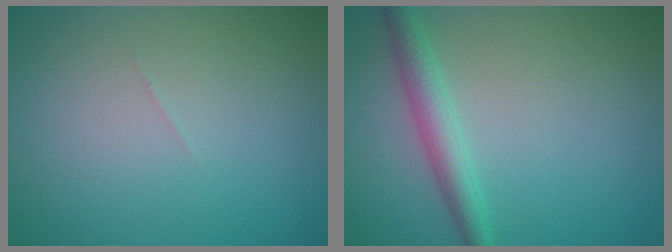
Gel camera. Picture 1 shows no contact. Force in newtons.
{"total": 2.9, "press": 2.9, "slide": 0.0}